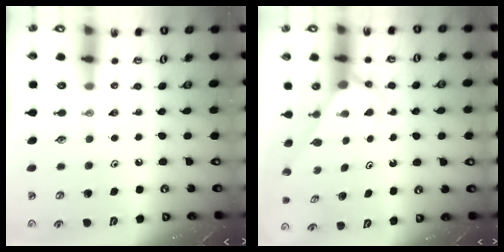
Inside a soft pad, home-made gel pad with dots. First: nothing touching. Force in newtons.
{"total": 2.6, "press": 2.6, "slide": 0.2}